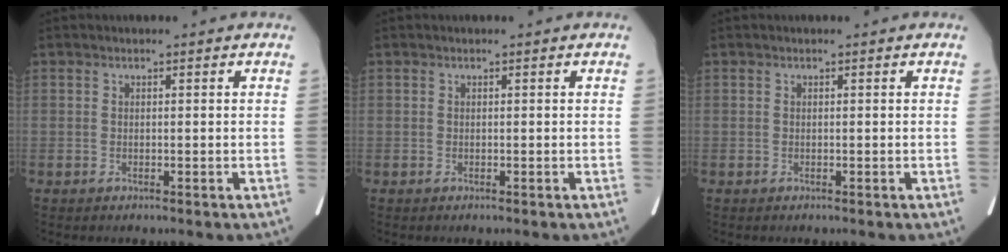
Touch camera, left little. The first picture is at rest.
{"total": 0.0}
{"total": 0.0}